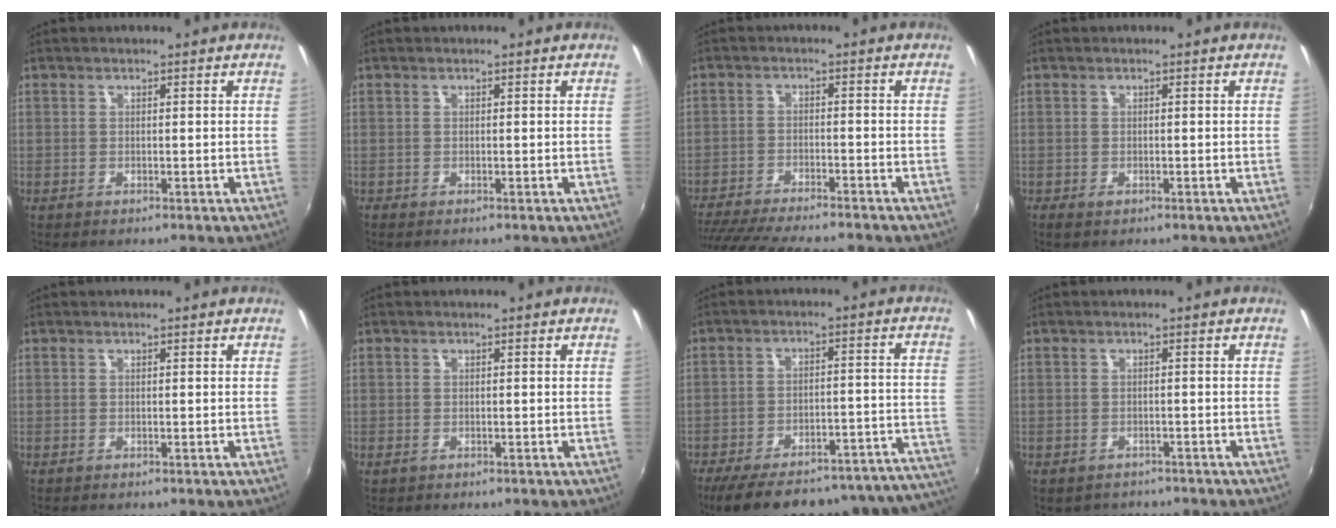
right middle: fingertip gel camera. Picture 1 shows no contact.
{"total": 0.0}
{"total": 15.8, "force": [-13.8, 2.1, 7.3], "torque": [-0.154, -0.028, -0.218]}
{"total": 0.8, "force": [-0.5, 0.5, 0.4], "torque": [-0.008, -0.003, -0.008]}
{"total": 0.0}
{"total": 1.0, "force": [-0.3, 0.7, 0.7], "torque": [-0.013, -0.003, -0.006]}
{"total": 27.3, "force": [-22.8, 6.8, 13.3], "torque": [-0.186, -0.020, -0.290]}
{"total": 3.0, "force": [-2.5, 1.5, 0.5], "torque": [-0.017, -0.009, -0.033]}